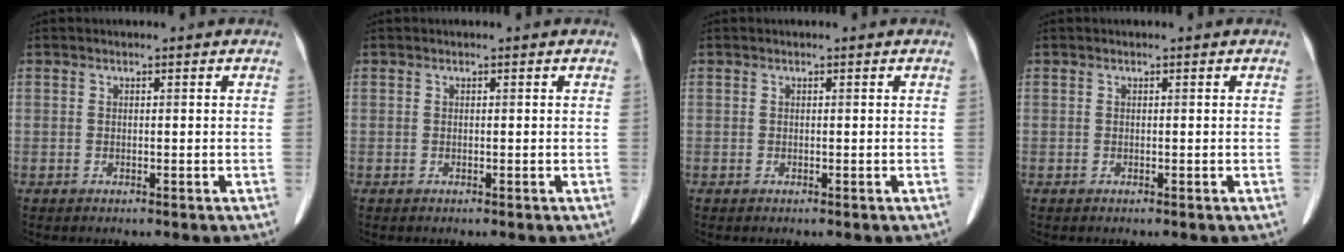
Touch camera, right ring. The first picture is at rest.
{"total": 0.0}
{"total": 0.0}
{"total": 0.0}